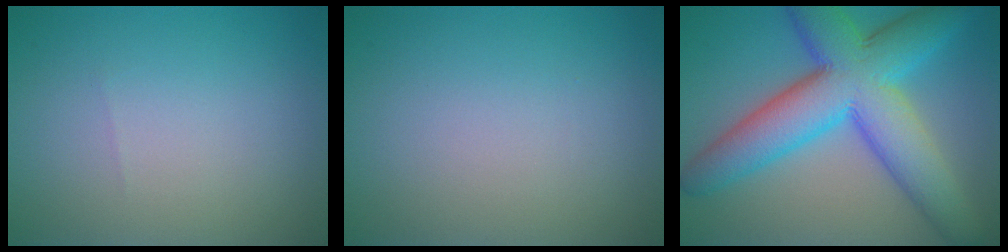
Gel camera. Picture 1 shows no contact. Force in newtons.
{"total": 0.0}
{"total": 11.4, "press": 11.4, "slide": 0.1}